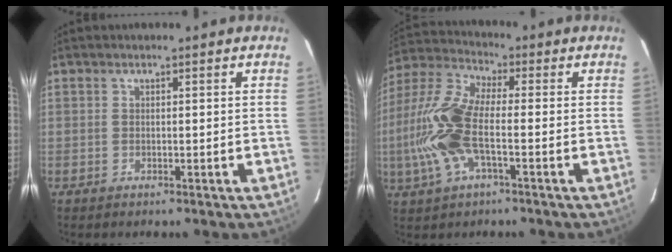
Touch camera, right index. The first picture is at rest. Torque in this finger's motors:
{"motor_torque": [1.40, -0.74, 1.05, 0.21]}